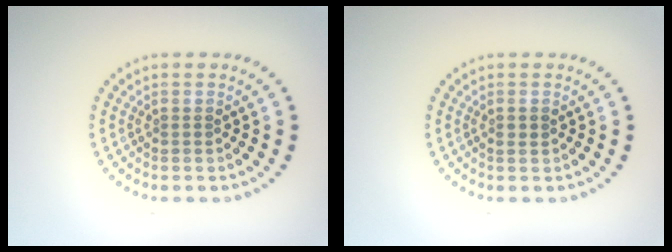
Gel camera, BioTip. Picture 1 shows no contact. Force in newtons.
{"total": 0.8, "press": 0.8, "slide": 0.4}